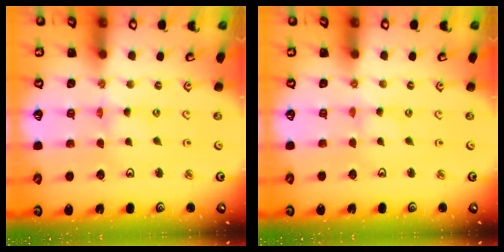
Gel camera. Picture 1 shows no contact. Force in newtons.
{"total": 0.0}